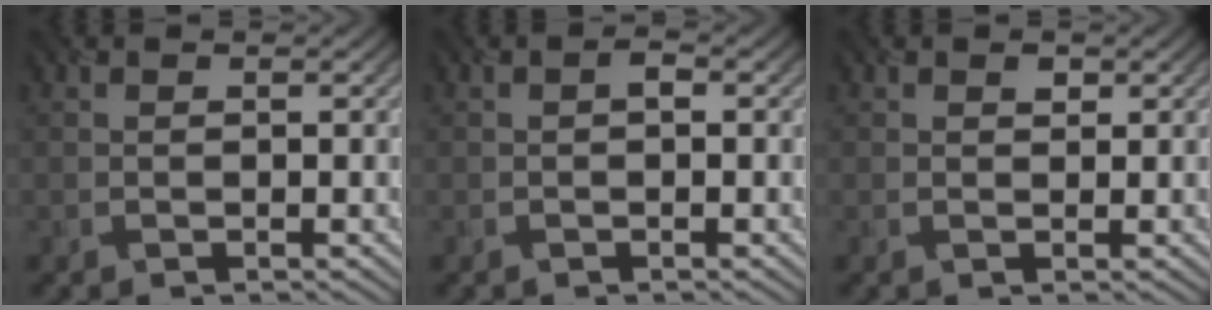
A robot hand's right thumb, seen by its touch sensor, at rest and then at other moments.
{"total": 0.9, "force": [-0.3, 0.6, 0.6], "torque": [-0.011, -0.003, -0.006]}
{"total": 0.6, "force": [0.4, 0.5, -0.2], "torque": [0.002, -0.004, 0.006]}